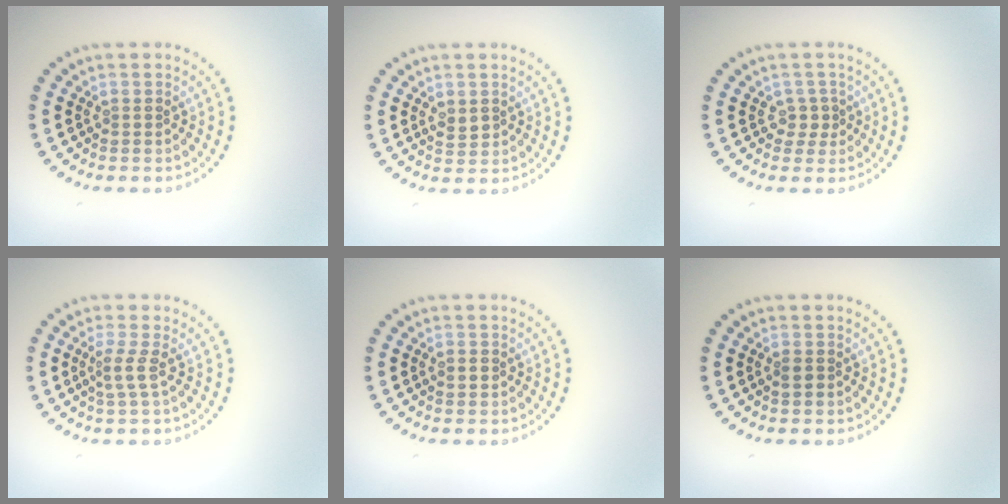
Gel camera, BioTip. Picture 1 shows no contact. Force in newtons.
{"total": 1.4, "press": 1.4, "slide": 0.2}
{"total": 1.5, "press": 1.2, "slide": 0.9}
{"total": 1.7, "press": 1.1, "slide": 1.3}
{"total": 1.2, "press": 1.2, "slide": 0.1}
{"total": 0.9, "press": 0.8, "slide": 0.3}